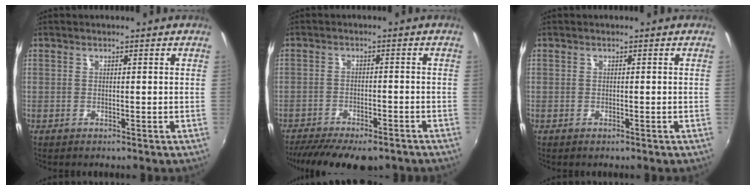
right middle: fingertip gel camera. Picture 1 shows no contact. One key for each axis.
{"total": 15.9, "fx": -12.8, "fy": 5.0, "fz": 8.1, "tx": -0.167, "ty": -0.042, "tz": -0.186}
{"total": 0.0}